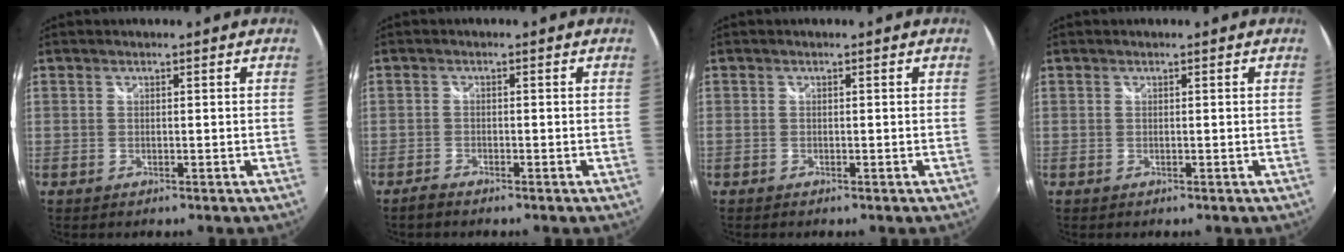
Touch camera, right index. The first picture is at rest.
{"total": 1.7, "force": [-1.6, 0.3, 0.5], "torque": [-0.018, -0.005, -0.034]}
{"total": 0.5, "force": [-0.4, 0.3, 0.2], "torque": [-0.004, -0.004, -0.011]}
{"total": 0.0}